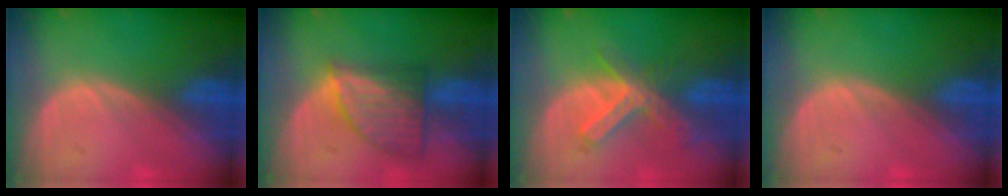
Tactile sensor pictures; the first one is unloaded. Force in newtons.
{"total": 7.6, "press": 6.7, "slide": 3.5}
{"total": 6.6, "press": 5.8, "slide": 3.1}
{"total": 0.0}